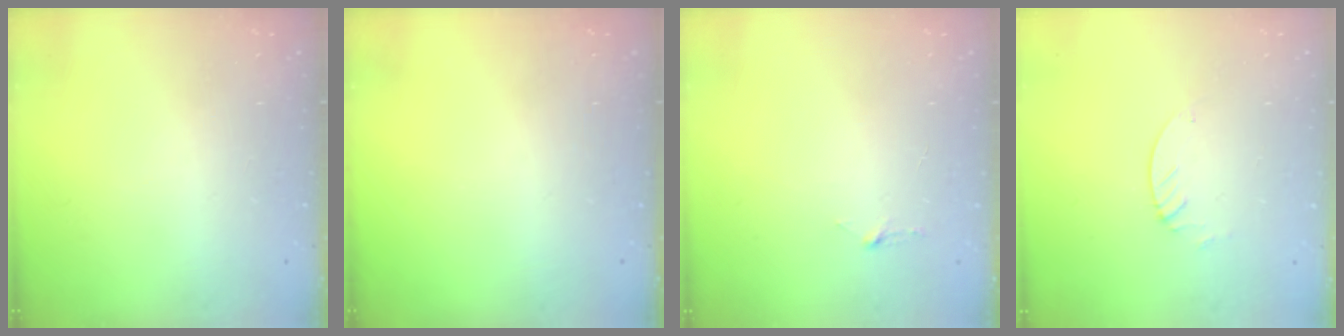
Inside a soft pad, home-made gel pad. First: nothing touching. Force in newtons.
{"total": 0.0}
{"total": 2.9, "press": 2.9, "slide": 0.3}
{"total": 2.1, "press": 2.1, "slide": 0.2}